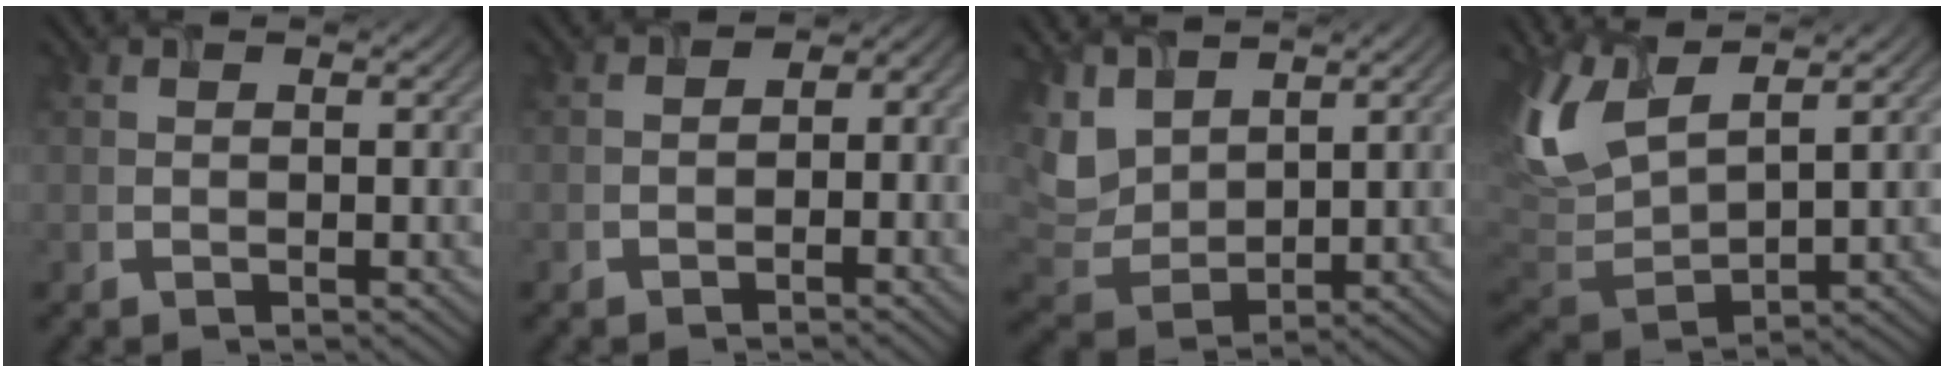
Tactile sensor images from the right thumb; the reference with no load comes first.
{"total": 2.5, "force": [-1.6, 1.6, 1.2], "torque": [-0.013, -0.010, -0.023]}
{"total": 6.6, "force": [4.3, 3.7, 3.3], "torque": [-0.106, -0.001, 0.099]}
{"total": 8.9, "force": [4.5, 3.6, 6.7], "torque": [-0.181, 0.004, 0.095]}